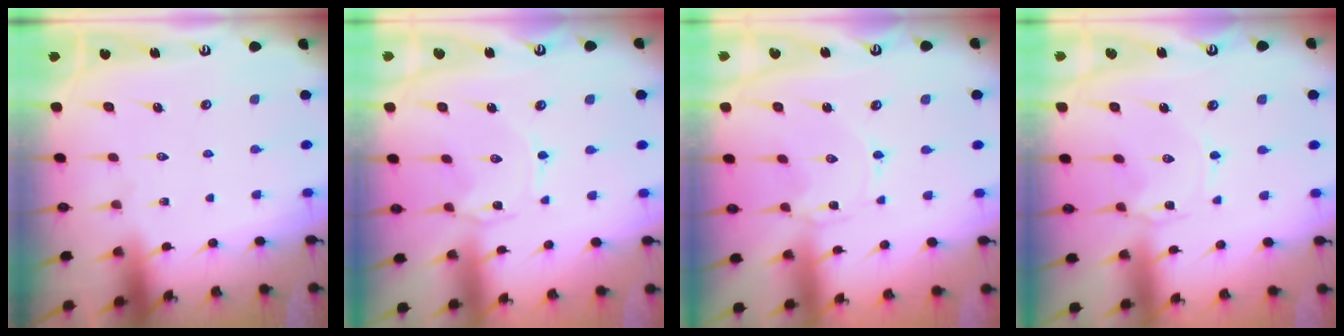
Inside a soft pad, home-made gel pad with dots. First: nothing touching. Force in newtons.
{"total": 1.0, "press": 1.0, "slide": 0.2}
{"total": 0.0}
{"total": 1.5, "press": 1.5, "slide": 0.2}